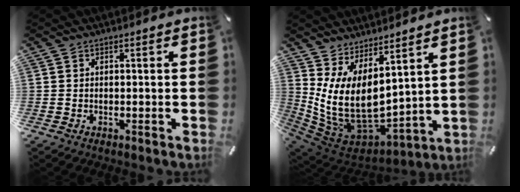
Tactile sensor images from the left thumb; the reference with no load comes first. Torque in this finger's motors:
{"motor_torque": [2.48, 2.53, 1.43, -1.34, 0.62]}